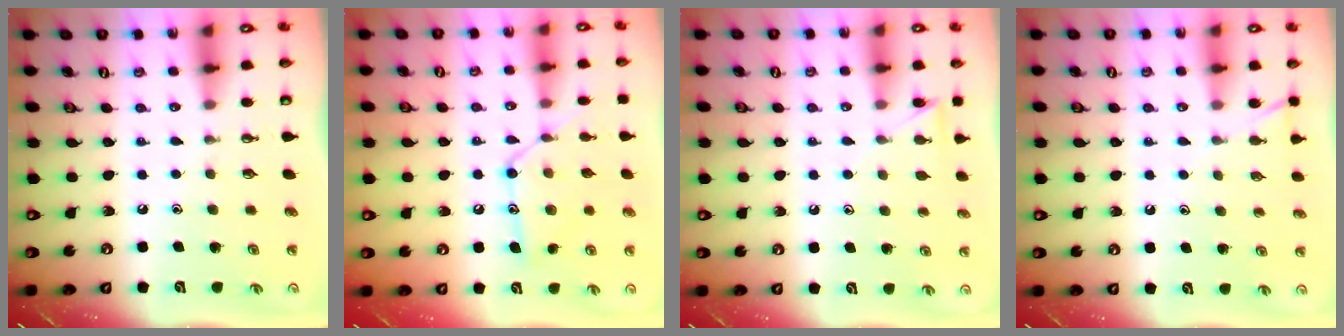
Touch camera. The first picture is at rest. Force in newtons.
{"total": 13.8, "press": 13.7, "slide": 0.9}
{"total": 7.0, "press": 7.0, "slide": 0.7}
{"total": 4.4, "press": 4.4, "slide": 0.5}